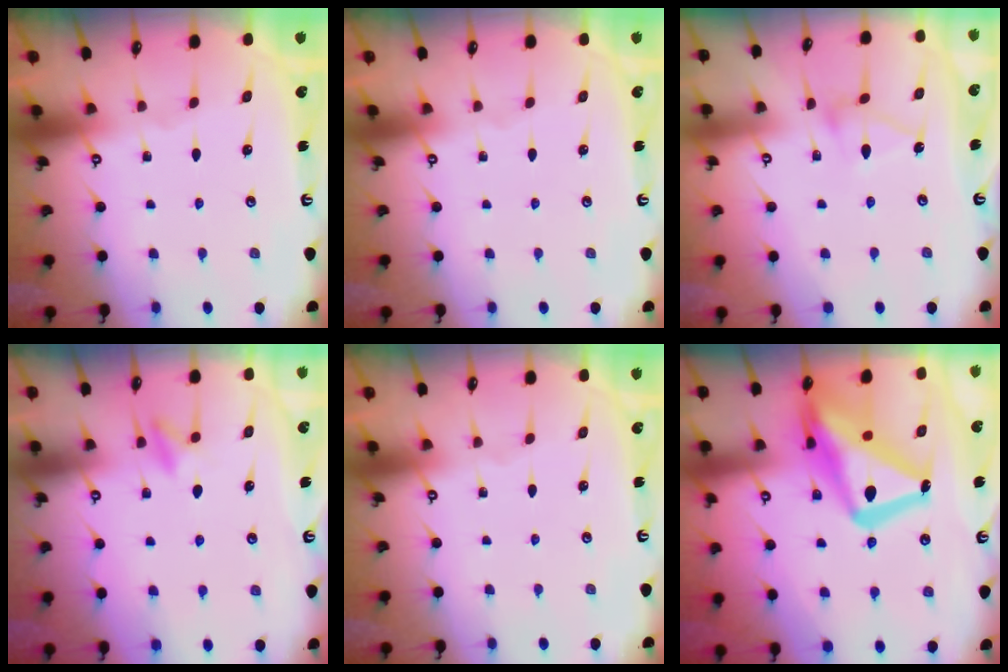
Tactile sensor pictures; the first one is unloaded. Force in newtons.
{"total": 0.0}
{"total": 8.7, "press": 8.7, "slide": 0.5}
{"total": 4.9, "press": 4.8, "slide": 0.6}
{"total": 0.0}
{"total": 21.0, "press": 20.9, "slide": 1.8}